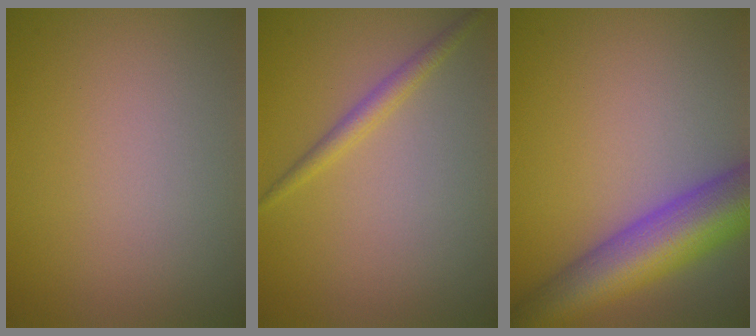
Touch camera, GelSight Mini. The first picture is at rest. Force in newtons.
{"total": 1.7, "press": 1.7, "slide": 0.1}
{"total": 9.2, "press": 9.2, "slide": 0.5}